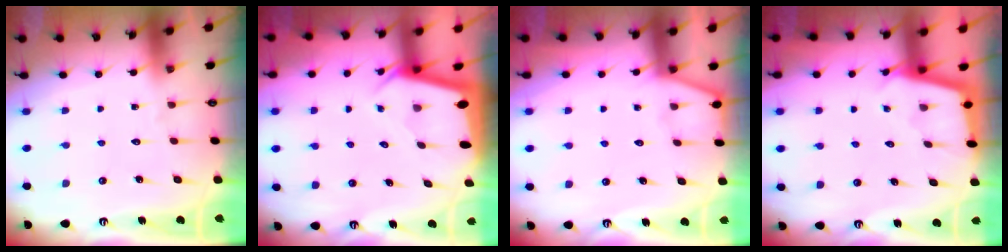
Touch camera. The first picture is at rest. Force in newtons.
{"total": 2.2, "press": 2.2, "slide": 0.1}
{"total": 1.5, "press": 1.4, "slide": 0.2}
{"total": 2.4, "press": 2.4, "slide": 0.2}